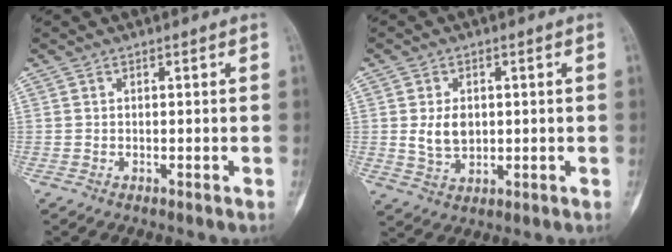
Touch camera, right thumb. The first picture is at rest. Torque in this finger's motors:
{"motor_torque": [0.35, 0.32, 0.23, -0.20, 0.01]}